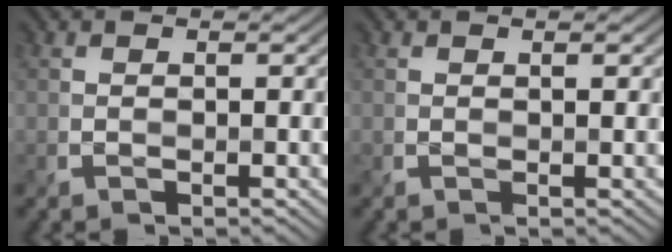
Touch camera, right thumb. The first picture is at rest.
{"total": 0.7, "force": [0.4, 0.0, 0.5], "torque": [-0.012, 0.000, 0.009]}